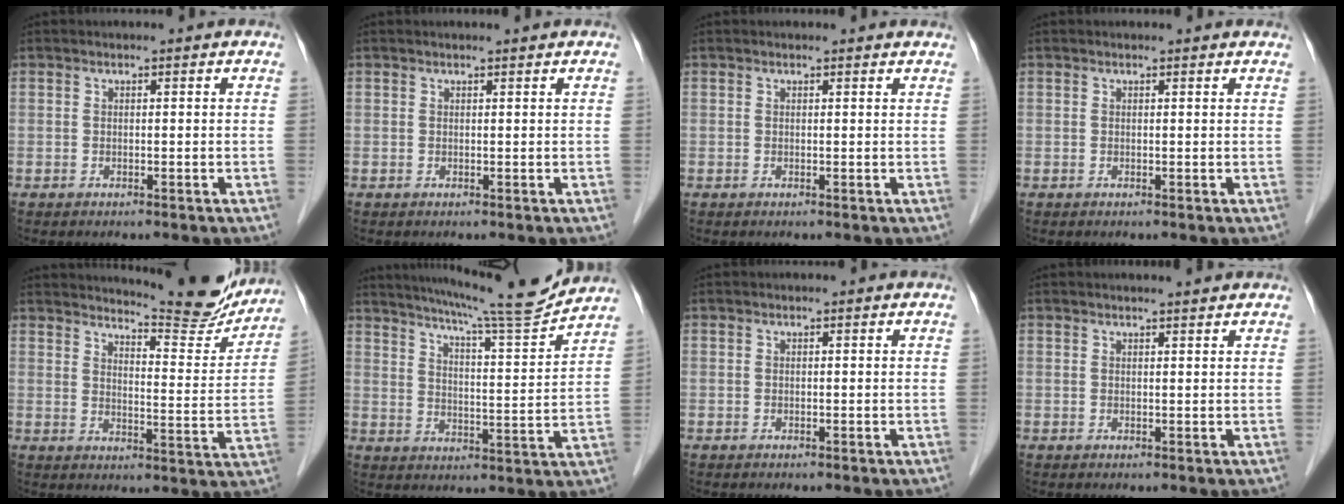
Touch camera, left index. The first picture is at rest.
{"total": 1.3, "force": [1.2, -0.2, 0.4], "torque": [-0.008, 0.003, 0.019]}
{"total": 2.6, "force": [2.6, 0.4, 0.4], "torque": [-0.011, 0.002, 0.019]}
{"total": 2.1, "force": [2.0, 0.3, 0.3], "torque": [-0.012, 0.002, 0.015]}
{"total": 14.7, "force": [14.1, 0.9, 3.8], "torque": [-0.054, -0.058, 0.173]}
{"total": 14.2, "force": [13.1, -1.4, 5.2], "torque": [-0.090, -0.026, 0.189]}
{"total": 0.0}
{"total": 2.1, "force": [2.0, -0.2, 0.7], "torque": [-0.011, 0.002, 0.026]}